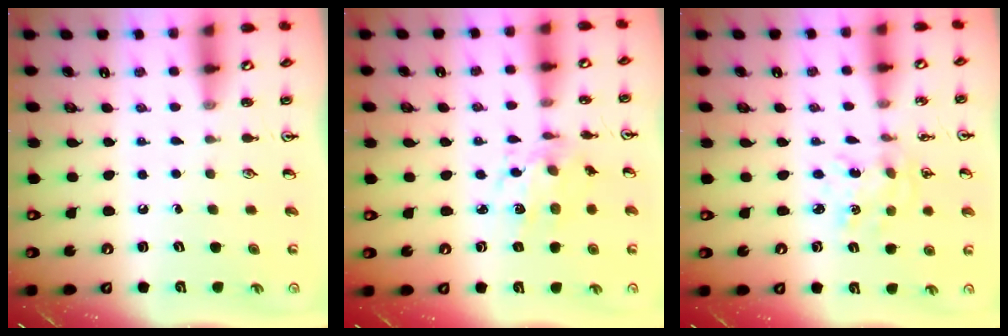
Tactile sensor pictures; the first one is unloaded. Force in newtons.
{"total": 8.3, "press": 8.3, "slide": 0.5}
{"total": 2.3, "press": 2.3, "slide": 0.2}